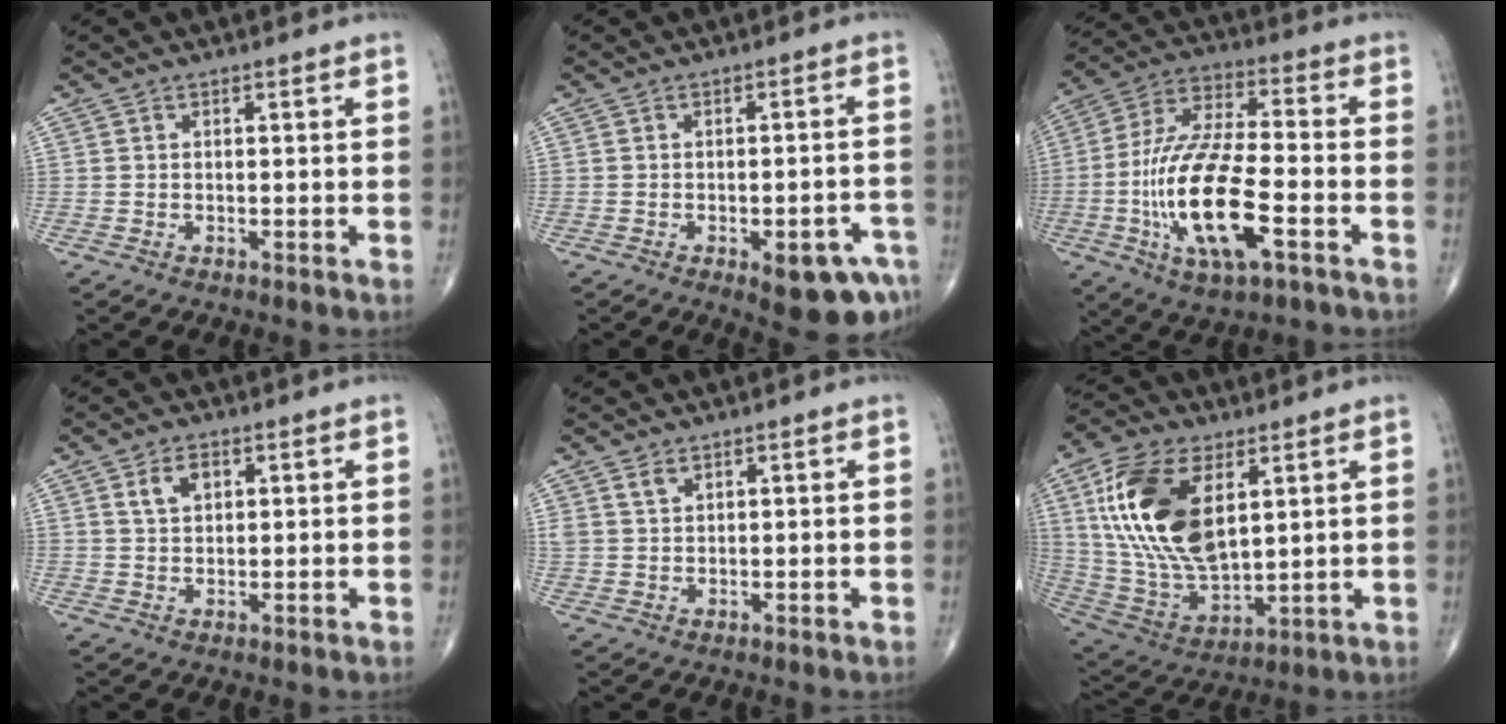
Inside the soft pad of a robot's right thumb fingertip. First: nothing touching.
{"total": 9.5, "force": [-5.0, 3.3, 7.4], "torque": [-0.072, 0.022, -0.055]}
{"total": 19.7, "force": [-5.7, 7.1, 17.5], "torque": [-0.354, 0.025, -0.099]}
{"total": 4.1, "force": [1.8, 2.6, 2.7], "torque": [-0.040, -0.003, 0.034]}
{"total": 2.1, "force": [1.5, 1.2, 0.9], "torque": [-0.012, -0.007, 0.033]}
{"total": 21.2, "force": [6.5, 11.1, 16.9], "torque": [-0.324, -0.025, 0.126]}